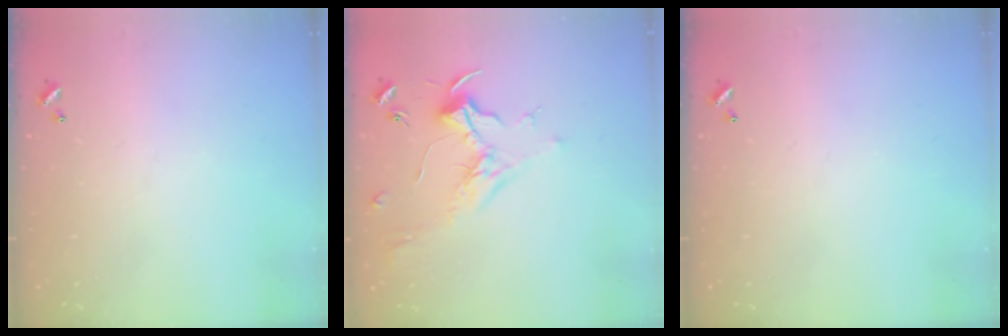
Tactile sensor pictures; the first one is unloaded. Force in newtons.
{"total": 1.7, "press": 1.5, "slide": 0.8}
{"total": 0.0}